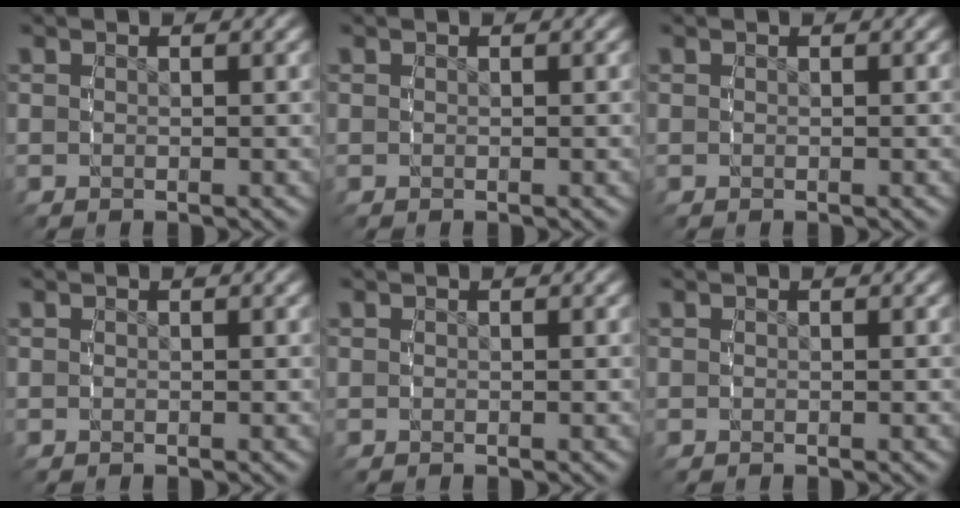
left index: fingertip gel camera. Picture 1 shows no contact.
{"total": 0.0}
{"total": 0.0}
{"total": 0.0}
{"total": 0.0}
{"total": 0.0}